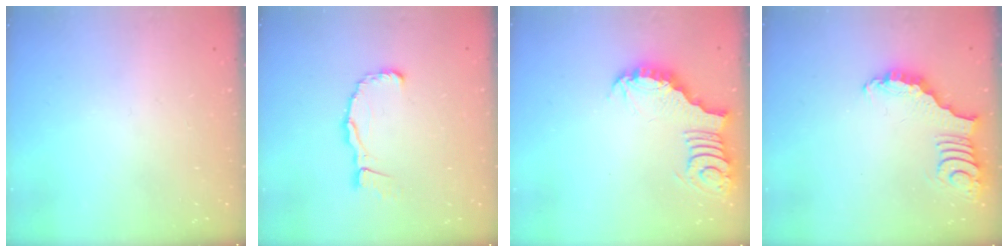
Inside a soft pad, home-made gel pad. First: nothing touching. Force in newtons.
{"total": 9.0, "press": 8.9, "slide": 1.1}
{"total": 3.7, "press": 3.7, "slide": 0.5}
{"total": 3.3, "press": 3.3, "slide": 0.5}